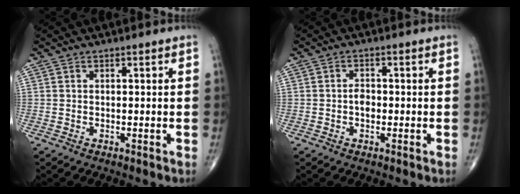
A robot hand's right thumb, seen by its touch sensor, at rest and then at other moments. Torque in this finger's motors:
{"motor_torque": [0.74, 0.56, 0.25, -0.36, 0.01]}